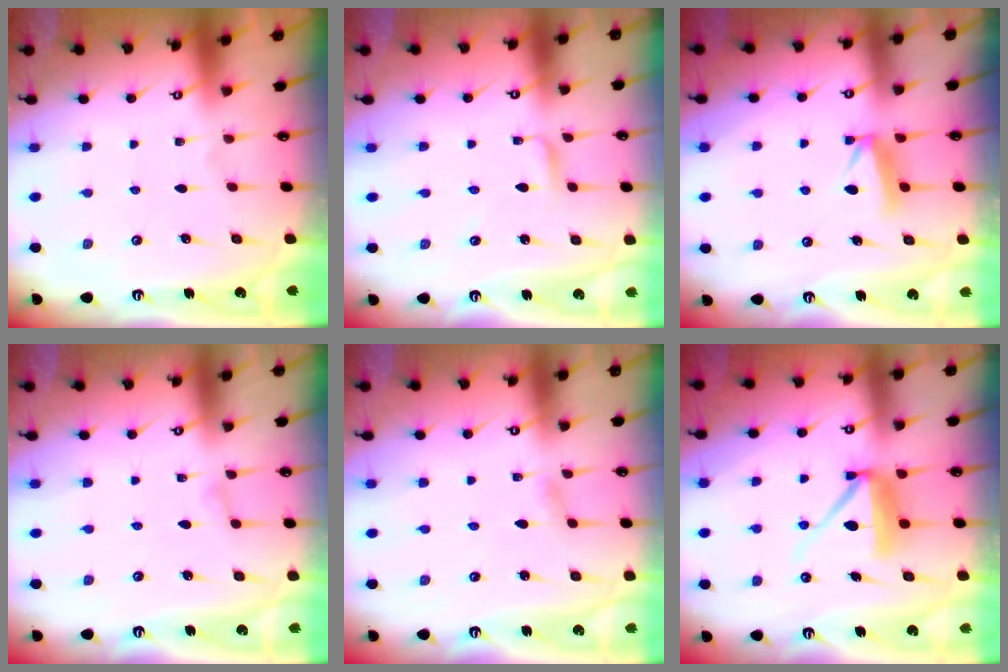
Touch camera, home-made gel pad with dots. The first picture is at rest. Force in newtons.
{"total": 1.9, "press": 1.9, "slide": 0.2}
{"total": 8.0, "press": 8.0, "slide": 0.4}
{"total": 2.2, "press": 2.1, "slide": 0.3}
{"total": 2.0, "press": 2.0, "slide": 0.2}
{"total": 9.5, "press": 9.4, "slide": 0.5}